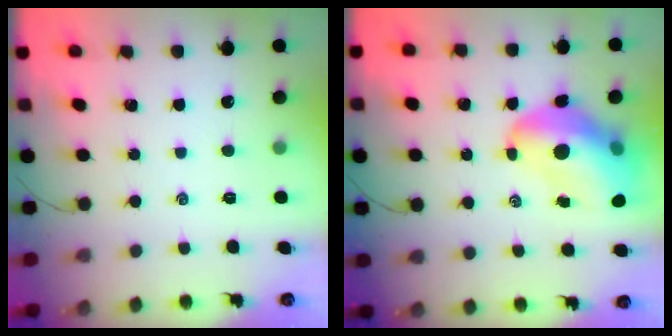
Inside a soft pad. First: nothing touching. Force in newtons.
{"total": 16.6, "press": 15.9, "slide": 4.6}